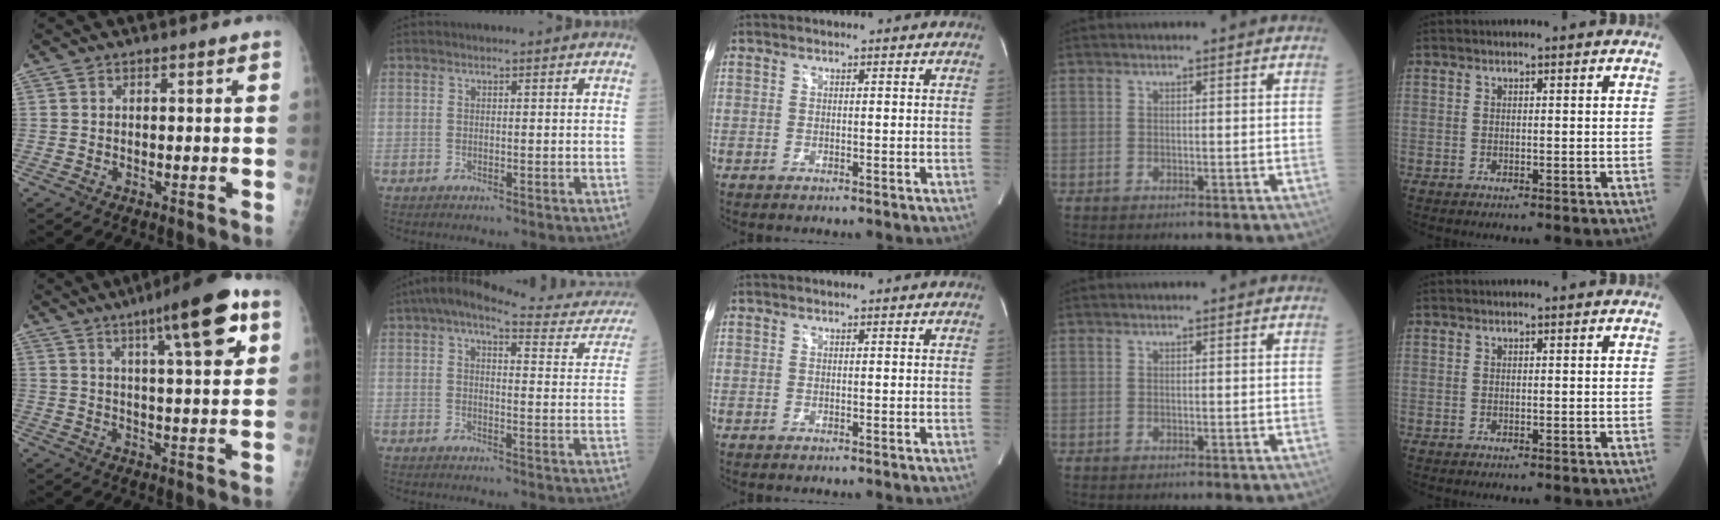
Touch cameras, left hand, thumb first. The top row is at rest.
{"thumb": {"total": 14.4, "force": [6.8, 2.7, 12.3], "torque": [-0.169, -0.018, 0.096]}, "index": {"total": 18.3, "force": [16.0, 4.0, 7.8], "torque": [-0.091, 0.002, 0.179]}}